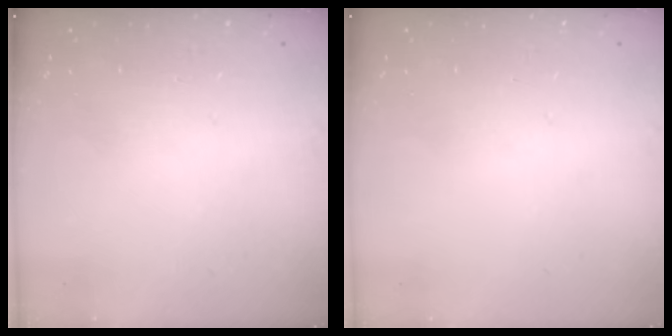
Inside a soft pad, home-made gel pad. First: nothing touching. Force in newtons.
{"total": 0.0}